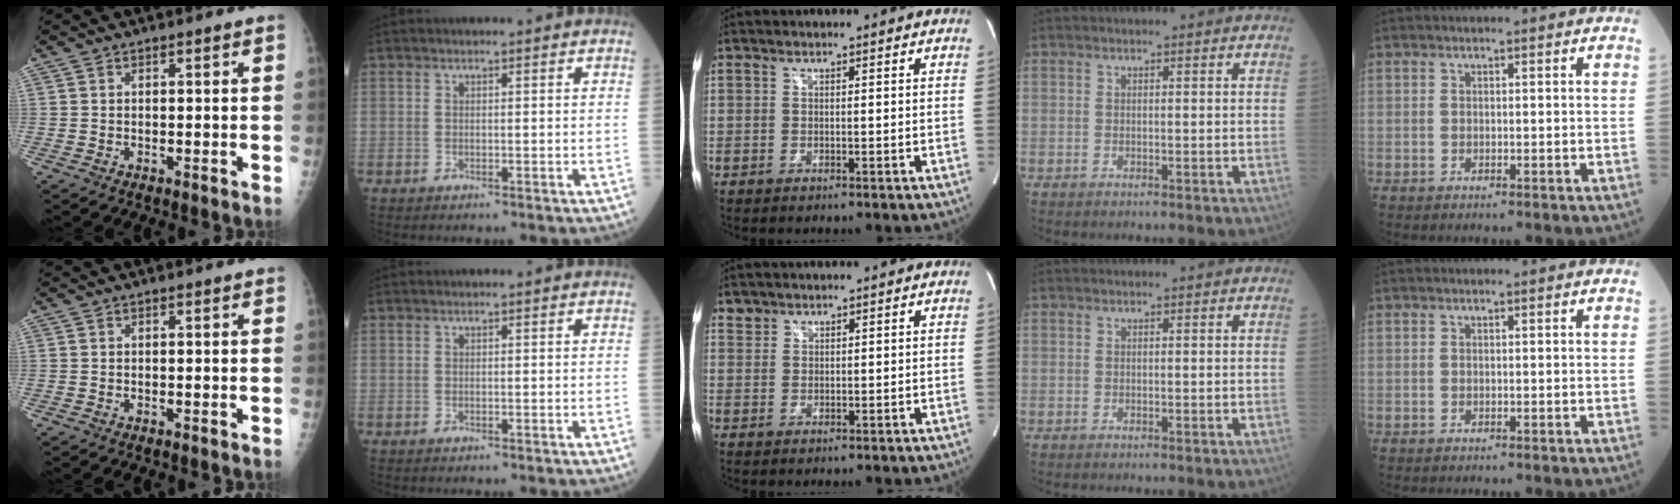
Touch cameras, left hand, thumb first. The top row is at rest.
{"middle": {"total": 1.5, "force": [1.2, 0.8, -0.2], "torque": [0.010, 0.006, 0.019]}}